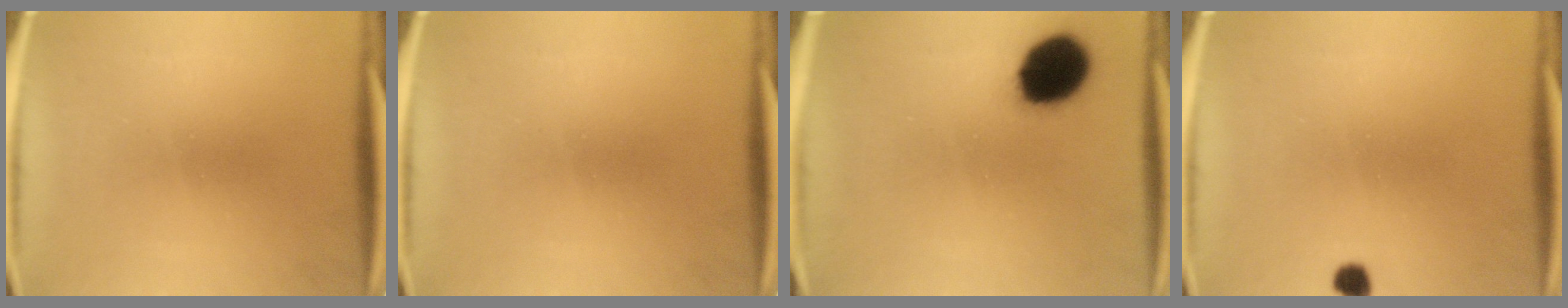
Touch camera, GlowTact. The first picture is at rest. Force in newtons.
{"total": 0.0}
{"total": 14.5}
{"total": 2.0}